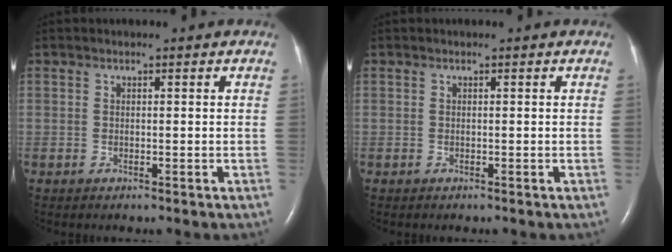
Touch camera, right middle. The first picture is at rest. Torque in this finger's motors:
{"motor_torque": [0.04, -0.01, 0.00, 0.00]}